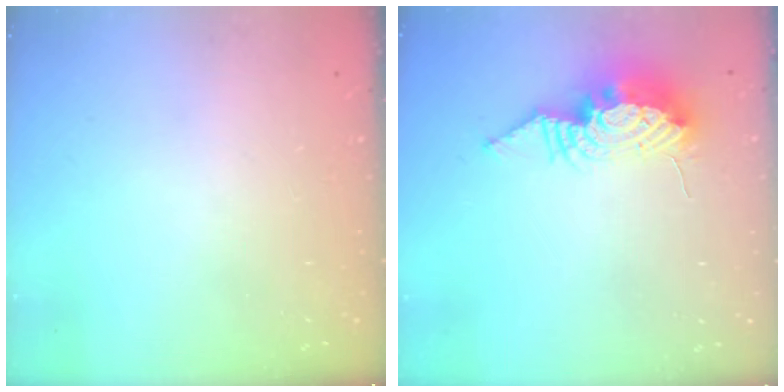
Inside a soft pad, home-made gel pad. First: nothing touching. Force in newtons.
{"total": 11.7, "press": 11.6, "slide": 1.1}